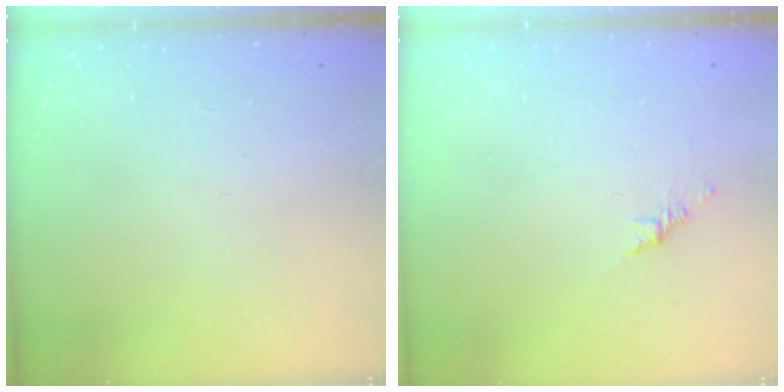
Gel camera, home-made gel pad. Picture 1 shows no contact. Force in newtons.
{"total": 1.1, "press": 1.0, "slide": 0.5}